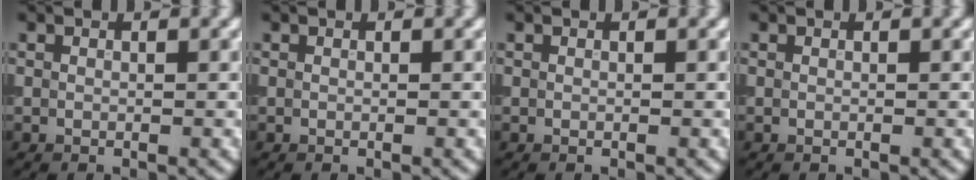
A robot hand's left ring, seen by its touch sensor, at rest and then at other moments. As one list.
[{"total": 0.0}, {"total": 0.0}, {"total": 0.0}]